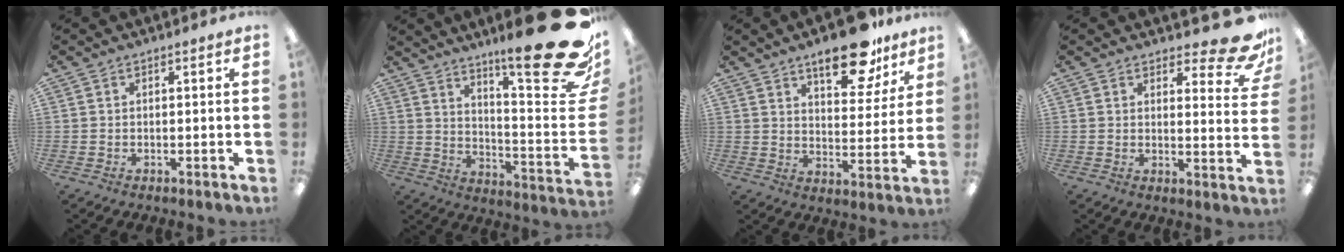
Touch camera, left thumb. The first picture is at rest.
{"total": 24.3, "force": [16.2, 3.4, 17.8], "torque": [-0.251, -0.119, 0.255]}
{"total": 15.8, "force": [11.0, 6.4, 9.3], "torque": [-0.122, -0.056, 0.182]}
{"total": 9.9, "force": [7.4, 3.0, 5.9], "torque": [-0.066, -0.050, 0.125]}